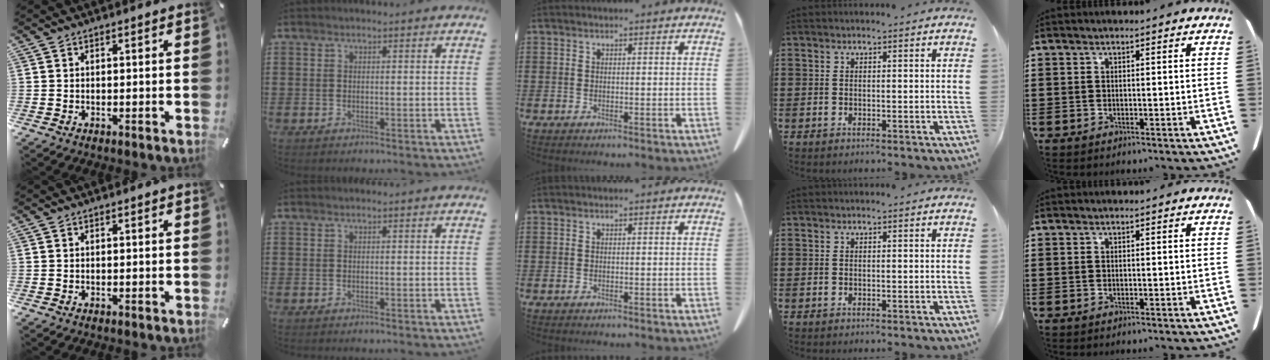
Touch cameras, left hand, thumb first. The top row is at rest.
{}